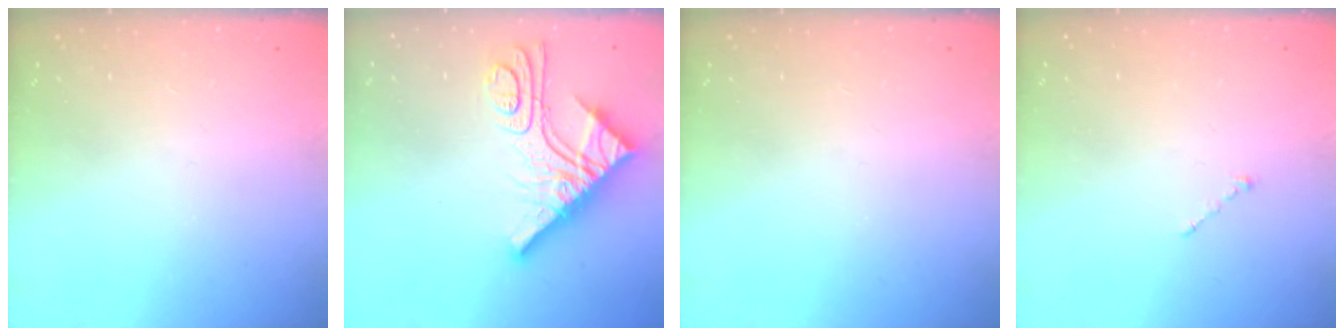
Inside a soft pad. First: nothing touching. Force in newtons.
{"total": 15.3, "press": 15.3, "slide": 1.4}
{"total": 0.0}
{"total": 1.0, "press": 0.9, "slide": 0.3}